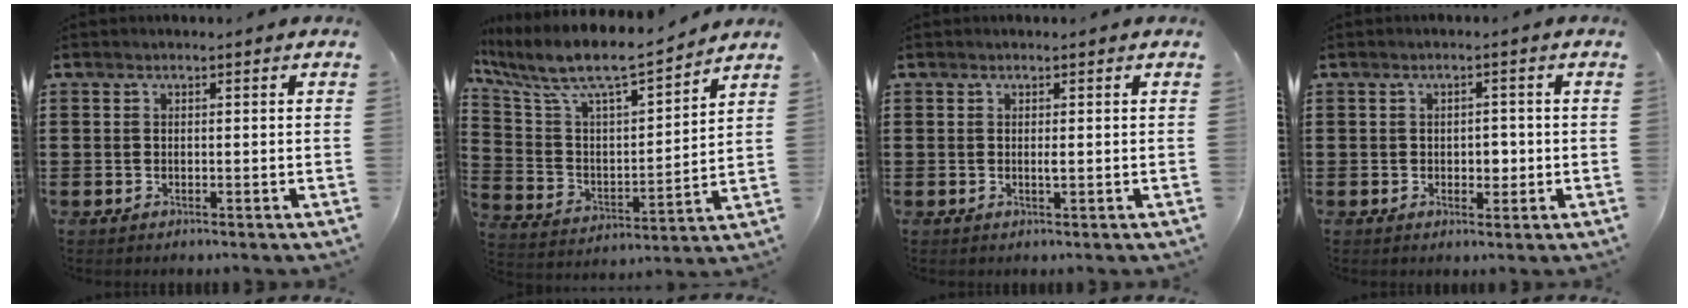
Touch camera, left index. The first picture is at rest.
{"total": 8.5, "force": [7.1, 1.8, 4.4], "torque": [-0.119, -0.051, 0.115]}
{"total": 1.0, "force": [0.1, 0.0, 1.0], "torque": [-0.017, -0.005, 0.001]}
{"total": 2.5, "force": [-0.3, 1.6, 1.9], "torque": [-0.039, 0.005, -0.009]}